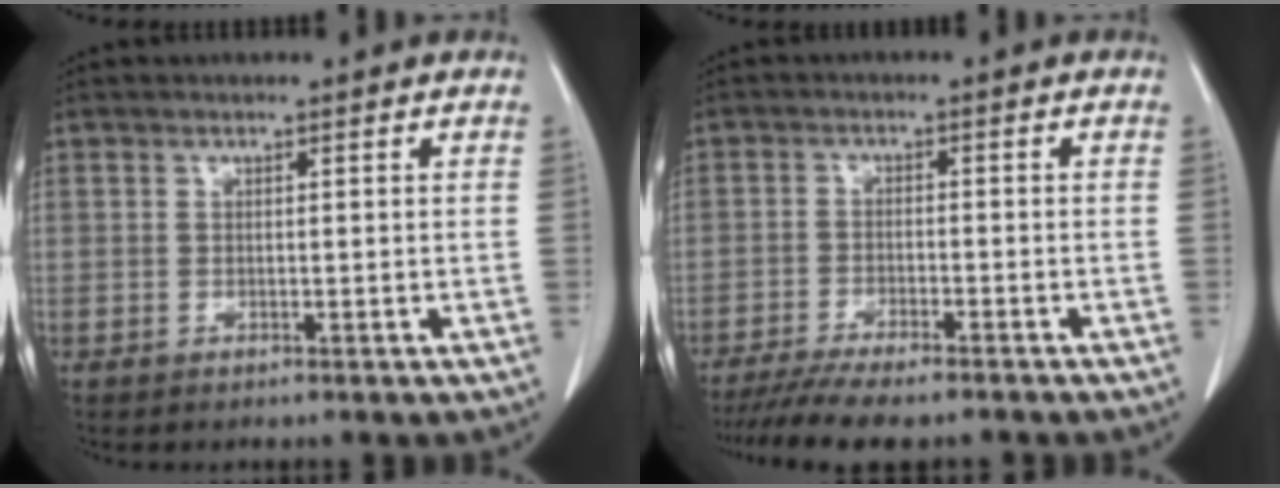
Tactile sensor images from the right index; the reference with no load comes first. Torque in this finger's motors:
{"motor_torque": [0.78, -0.81, 0.41, 0.11]}